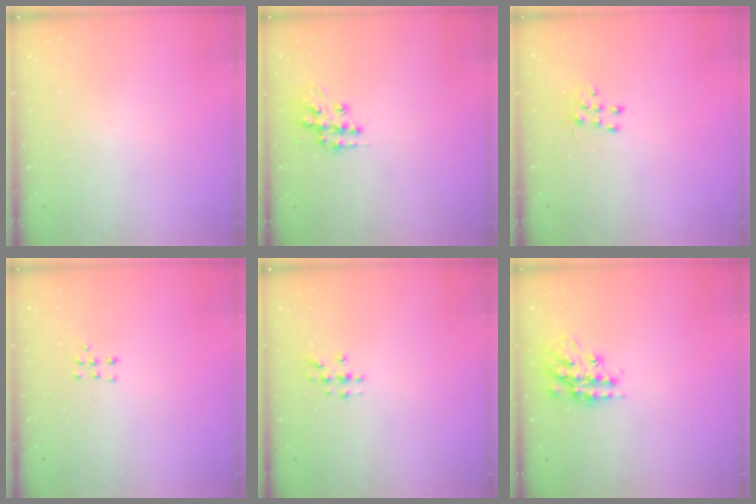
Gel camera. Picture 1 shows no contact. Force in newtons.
{"total": 13.0, "press": 13.0, "slide": 1.0}
{"total": 7.1, "press": 7.1, "slide": 0.6}
{"total": 4.6, "press": 4.5, "slide": 0.5}
{"total": 2.8, "press": 2.8, "slide": 0.3}
{"total": 16.3, "press": 16.3, "slide": 0.8}